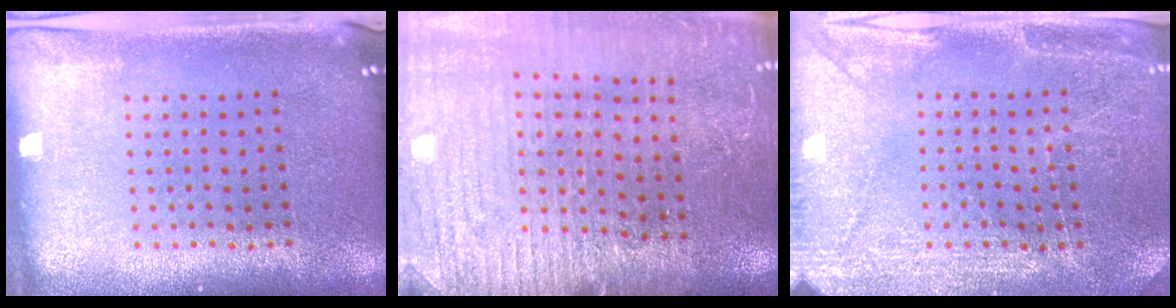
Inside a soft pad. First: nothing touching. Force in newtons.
{"total": 2.9, "press": 2.9, "slide": 0.6}
{"total": 2.8, "press": 2.8, "slide": 0.4}